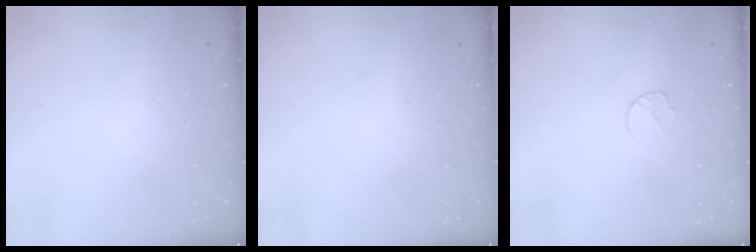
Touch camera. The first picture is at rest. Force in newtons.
{"total": 0.0}
{"total": 5.5, "press": 5.5, "slide": 0.6}